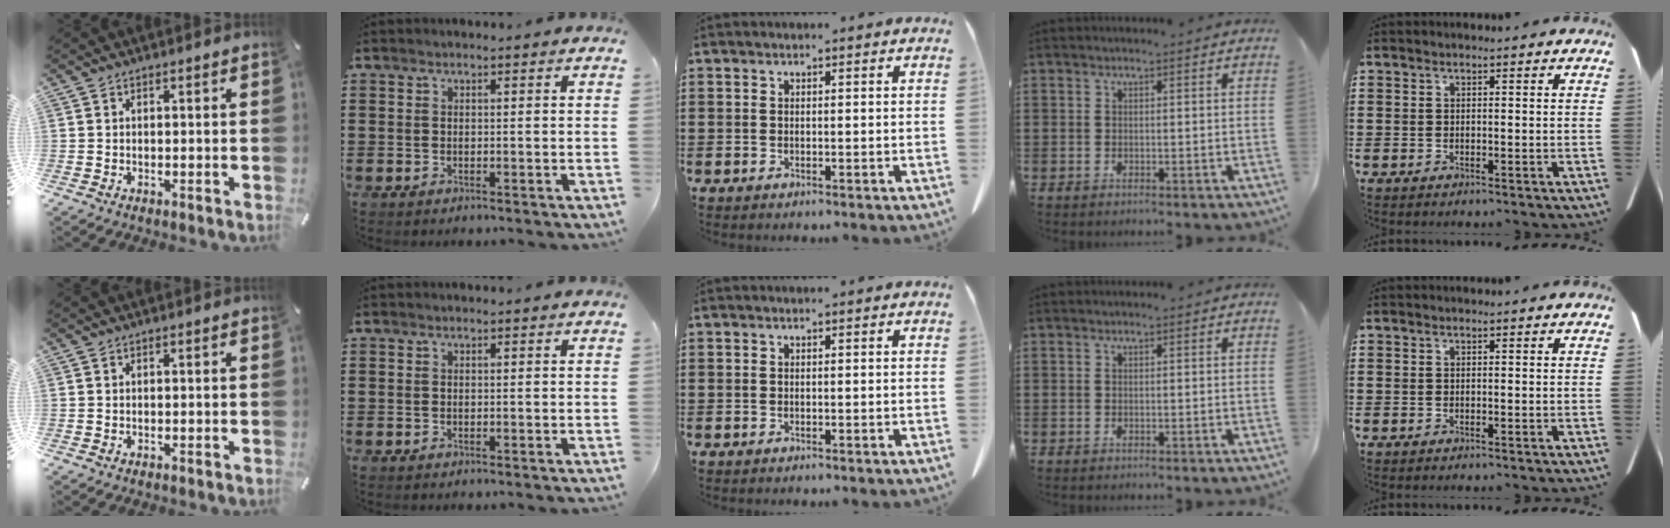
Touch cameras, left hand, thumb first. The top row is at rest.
{}